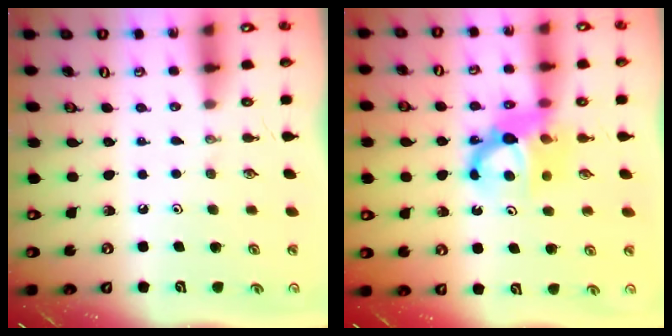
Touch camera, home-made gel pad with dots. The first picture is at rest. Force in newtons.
{"total": 9.1, "press": 9.1, "slide": 0.8}